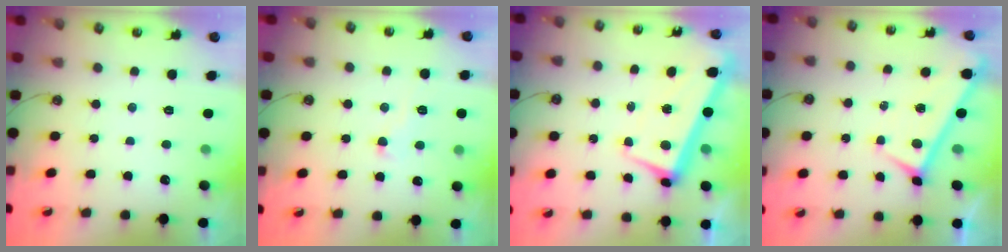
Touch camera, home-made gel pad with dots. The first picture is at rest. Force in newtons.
{"total": 1.0, "press": 0.4, "slide": 0.9}
{"total": 1.3, "press": 0.3, "slide": 1.3}
{"total": 0.0}